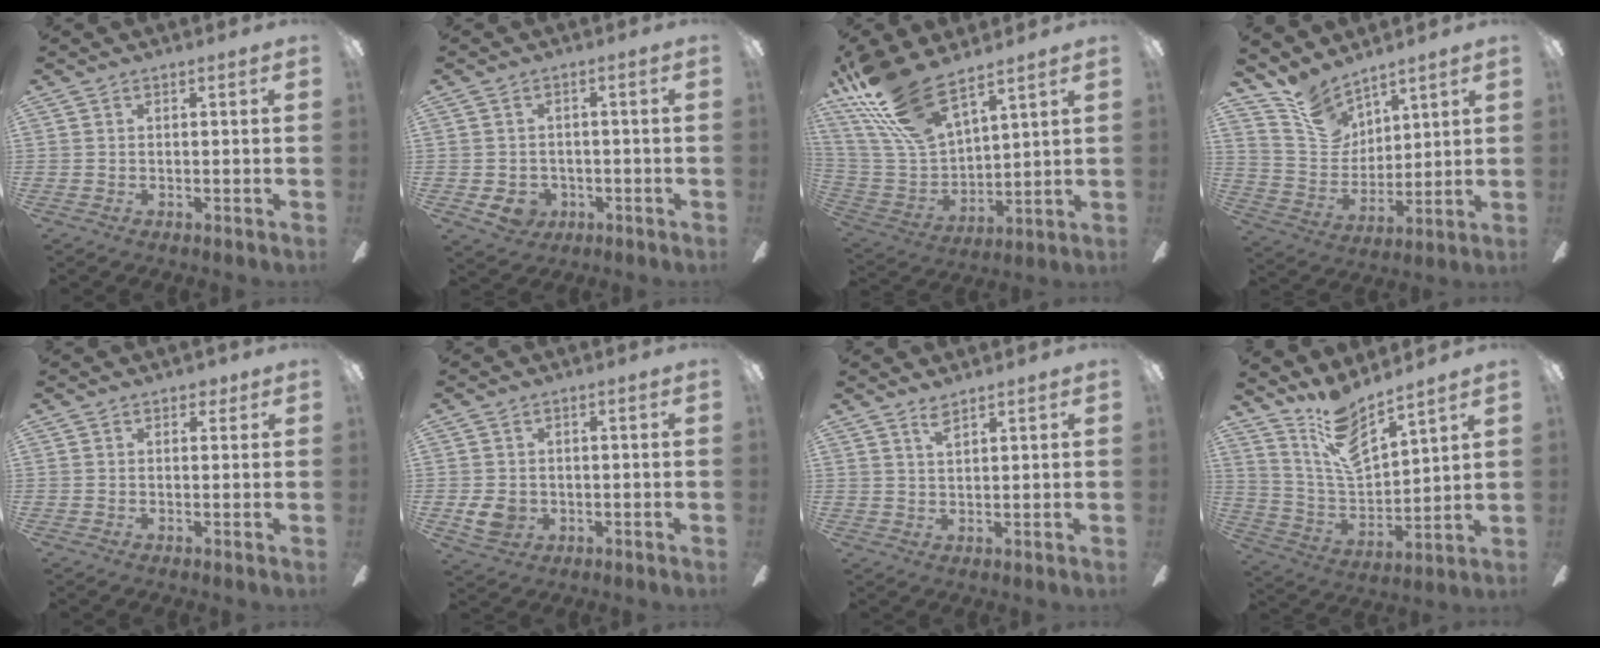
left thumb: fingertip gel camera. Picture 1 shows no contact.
{"total": 4.3, "force": [-1.5, 3.7, 1.7], "torque": [-0.052, 0.005, -0.027]}
{"total": 18.9, "force": [14.3, 6.4, 10.6], "torque": [-0.253, -0.083, 0.258]}
{"total": 11.8, "force": [9.6, 6.2, 2.6], "torque": [-0.075, -0.058, 0.191]}
{"total": 1.8, "force": [0.9, 1.3, 0.8], "torque": [0.001, -0.002, 0.014]}
{"total": 5.1, "force": [-0.5, 4.3, 2.7], "torque": [-0.053, -0.003, -0.011]}
{"total": 2.9, "force": [2.4, 0.5, 1.6], "torque": [-0.037, 0.000, 0.044]}
{"total": 12.8, "force": [10.3, 3.8, 6.5], "torque": [-0.144, -0.061, 0.190]}